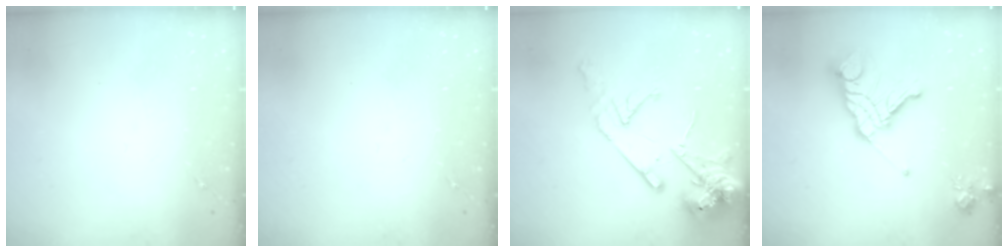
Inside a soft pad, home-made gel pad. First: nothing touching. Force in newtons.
{"total": 0.0}
{"total": 15.7, "press": 15.5, "slide": 2.3}
{"total": 17.5, "press": 17.4, "slide": 2.0}